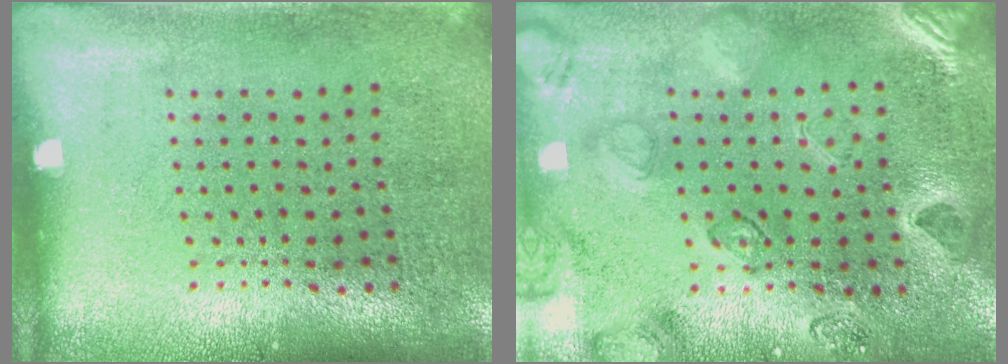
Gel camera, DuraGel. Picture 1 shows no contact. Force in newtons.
{"total": 2.4, "press": 2.3, "slide": 0.7}